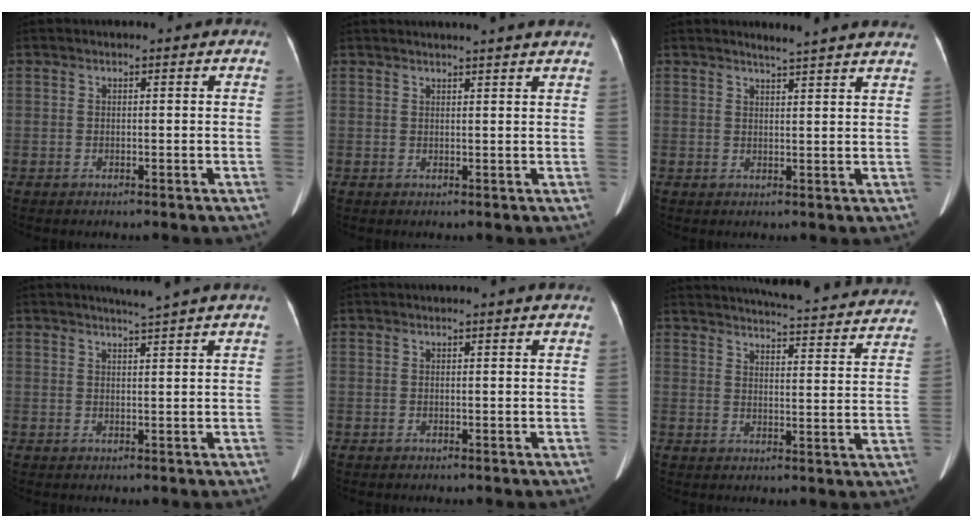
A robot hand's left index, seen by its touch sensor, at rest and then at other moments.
{"total": 8.3, "force": [7.6, -0.4, 3.4], "torque": [-0.046, 0.021, 0.077]}
{"total": 8.6, "force": [7.9, -0.5, 3.1], "torque": [-0.042, 0.000, 0.080]}
{"total": 3.5, "force": [3.0, -1.3, 1.2], "torque": [-0.017, -0.006, 0.044]}
{"total": 3.3, "force": [3.0, -0.6, 1.3], "torque": [-0.019, 0.016, 0.033]}
{"total": 28.1, "force": [26.1, 3.6, 9.7], "torque": [-0.151, -0.058, 0.309]}